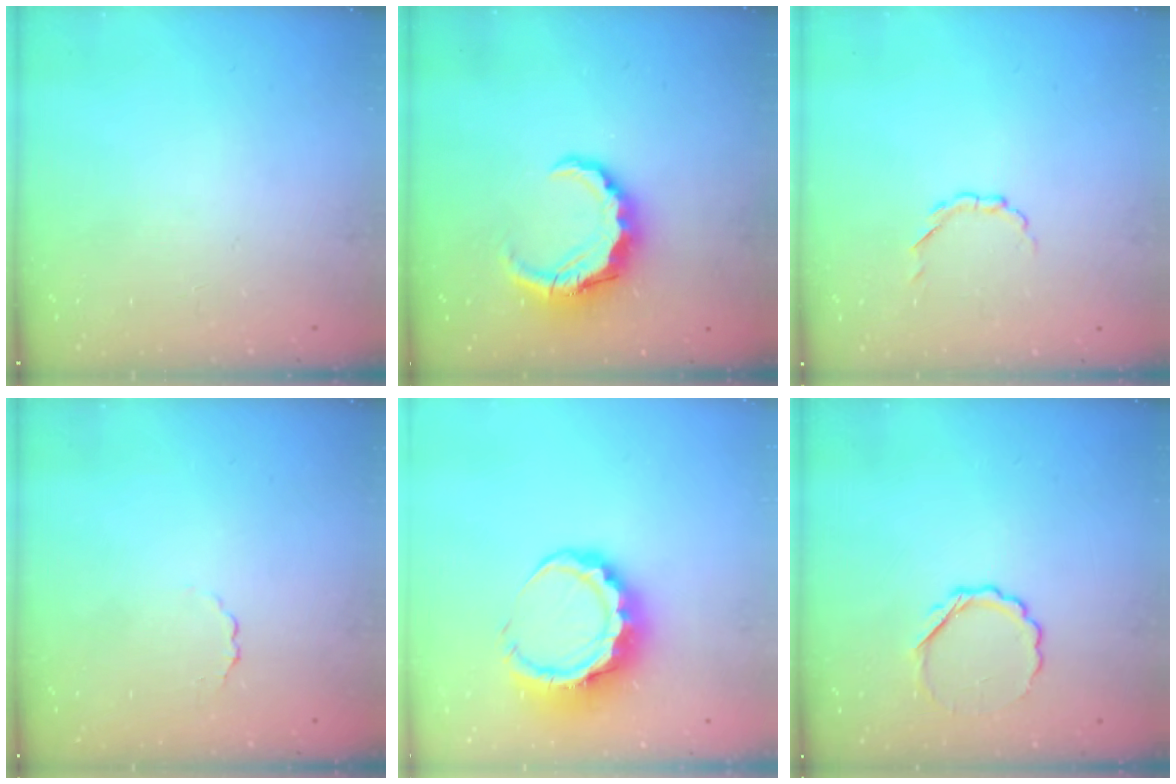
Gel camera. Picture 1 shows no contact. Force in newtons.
{"total": 8.2, "press": 8.1, "slide": 0.9}
{"total": 2.8, "press": 2.7, "slide": 0.8}
{"total": 1.7, "press": 1.6, "slide": 0.5}
{"total": 10.2, "press": 10.0, "slide": 1.9}
{"total": 4.7, "press": 4.5, "slide": 1.1}